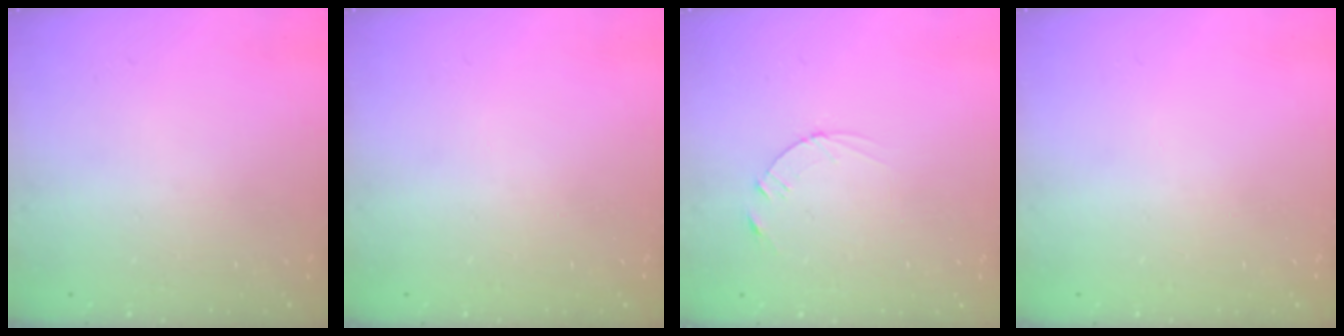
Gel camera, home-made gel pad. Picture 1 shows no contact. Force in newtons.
{"total": 0.0}
{"total": 2.5, "press": 2.5, "slide": 0.3}
{"total": 0.0}